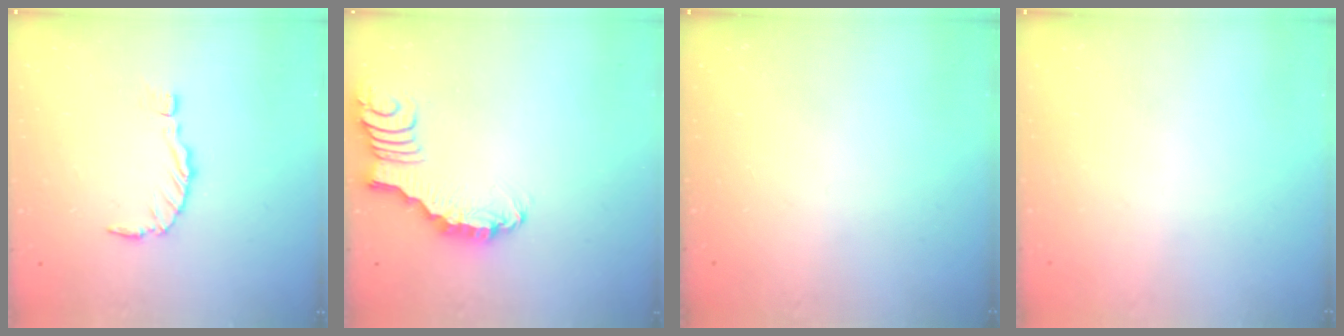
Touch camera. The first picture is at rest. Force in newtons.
{"total": 2.2, "press": 2.2, "slide": 0.4}
{"total": 0.0}
{"total": 0.0}